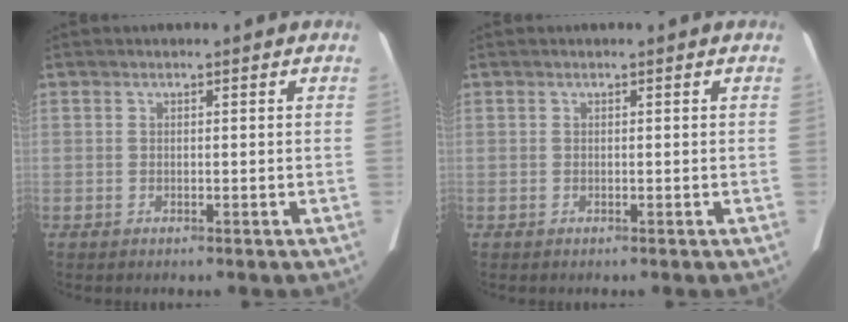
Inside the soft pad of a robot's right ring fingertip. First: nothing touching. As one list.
[{"total": 0.0}]